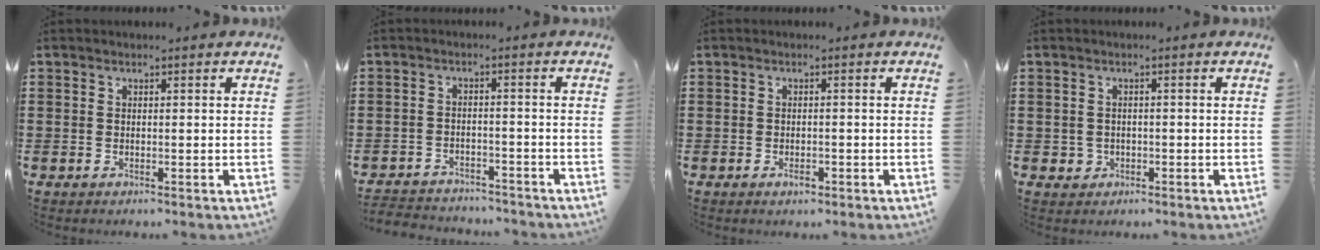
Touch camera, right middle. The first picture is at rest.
{"total": 3.2, "force": [-3.1, 0.5, 0.0], "torque": [-0.007, -0.002, -0.068]}
{"total": 1.2, "force": [-0.7, 0.5, 0.8], "torque": [-0.018, -0.004, -0.012]}
{"total": 1.2, "force": [-0.4, 1.1, 0.3], "torque": [-0.010, 0.005, -0.010]}